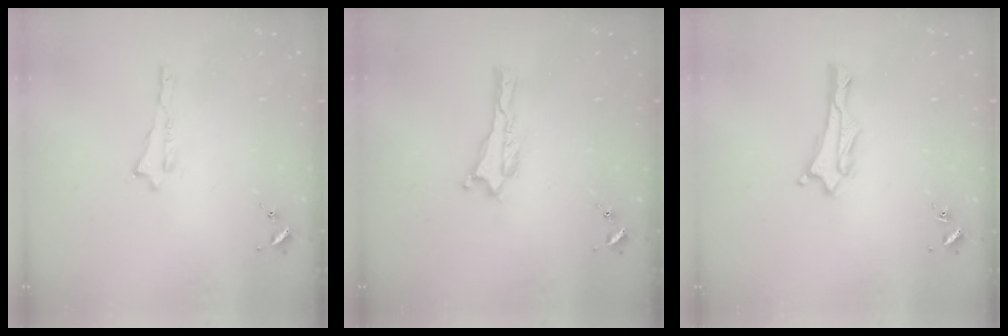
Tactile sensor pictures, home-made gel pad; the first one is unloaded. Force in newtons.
{"total": 0.0}
{"total": 1.9, "press": 1.9, "slide": 0.1}